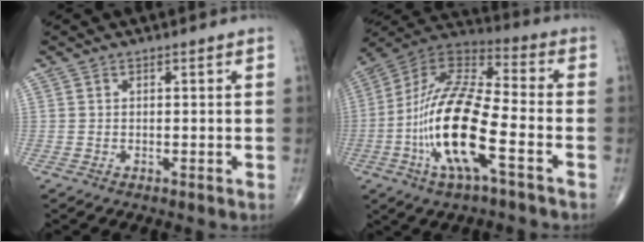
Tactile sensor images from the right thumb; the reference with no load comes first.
{"total": 20.0, "force": [-6.1, 6.2, 18.0], "torque": [-0.364, 0.033, -0.113]}